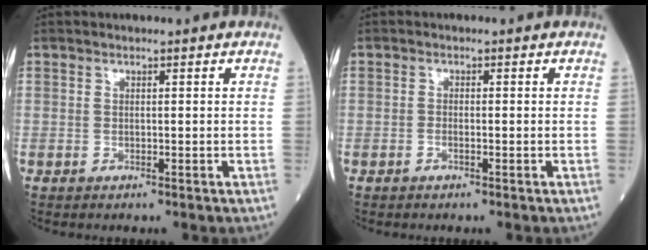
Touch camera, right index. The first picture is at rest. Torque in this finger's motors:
{"motor_torque": [0.04, 0.08, -0.04, 0.01]}